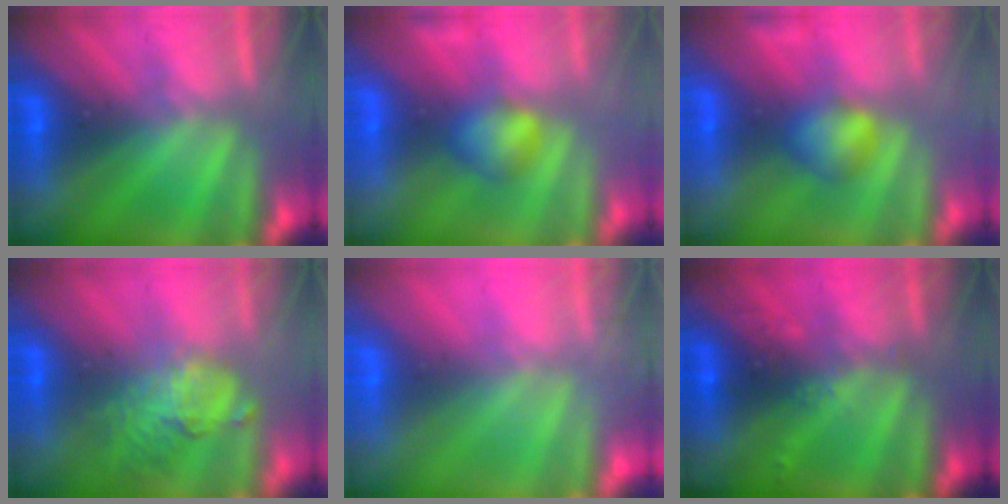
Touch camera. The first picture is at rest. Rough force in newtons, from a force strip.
{"total": 2.7}
{"total": 2.7}
{"total": 2.8}
{"total": 9.3}
{"total": 3.0}